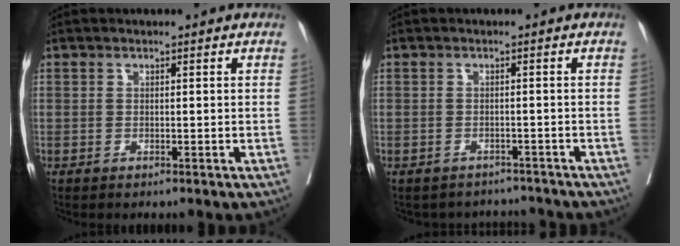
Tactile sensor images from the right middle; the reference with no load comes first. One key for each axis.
{"total": 5.6, "fx": -5.3, "fy": 1.9, "fz": -0.3, "tx": 0.008, "ty": 0.017, "tz": -0.062}